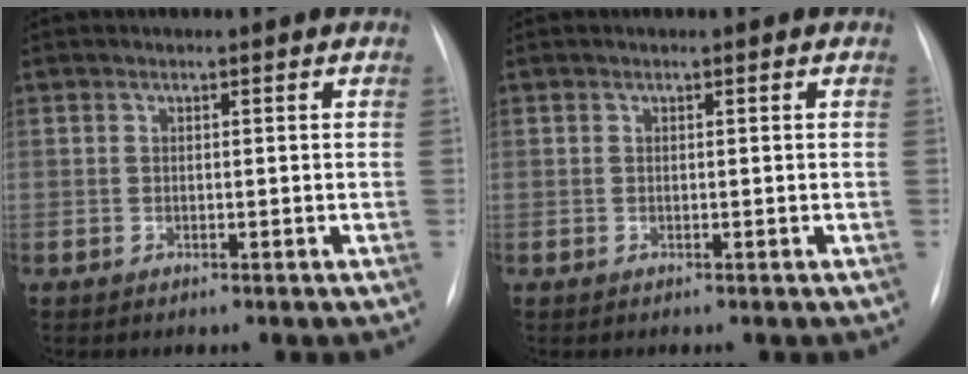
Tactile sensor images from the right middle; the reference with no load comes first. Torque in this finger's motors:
{"motor_torque": [-0.01, 0.00, 0.00, 0.00]}